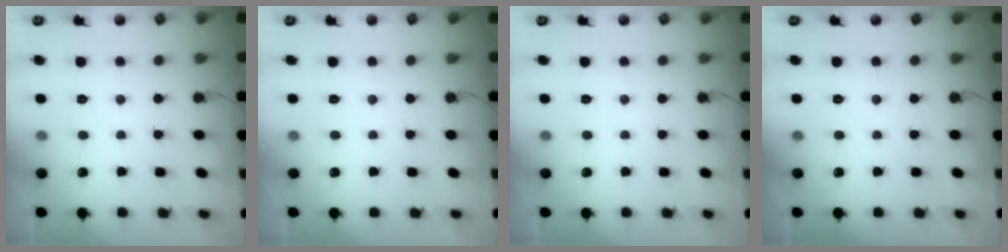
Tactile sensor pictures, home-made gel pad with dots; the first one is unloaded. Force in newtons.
{"total": 0.0}
{"total": 0.0}
{"total": 0.0}